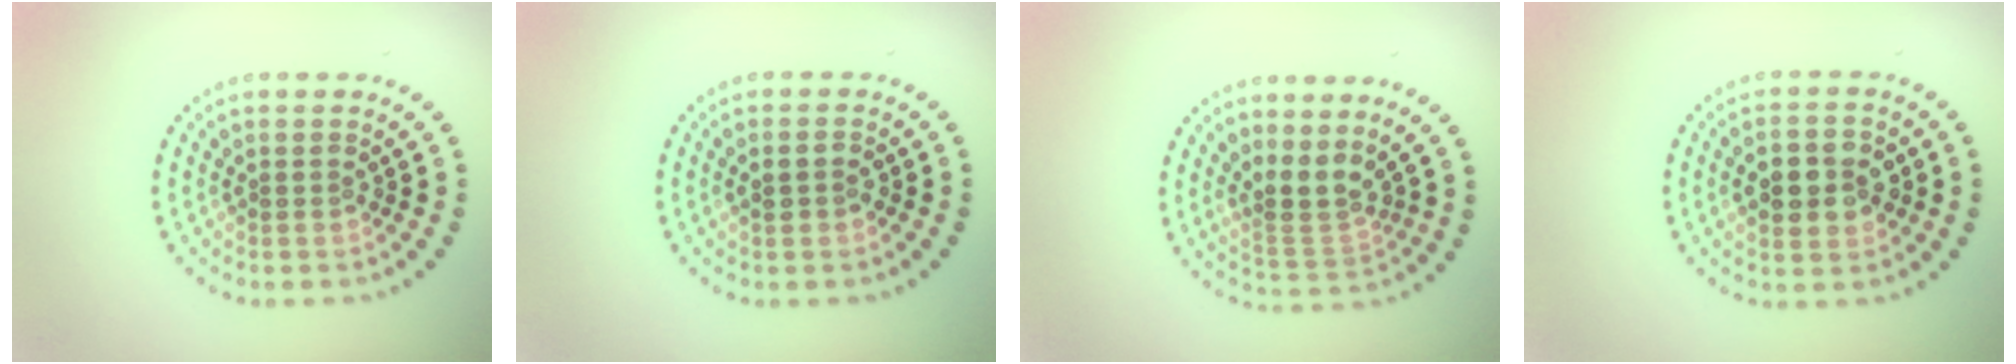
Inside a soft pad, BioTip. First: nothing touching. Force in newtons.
{"total": 1.5, "press": 1.4, "slide": 0.4}
{"total": 2.9, "press": 2.1, "slide": 2.0}
{"total": 4.1, "press": 4.1, "slide": 0.2}